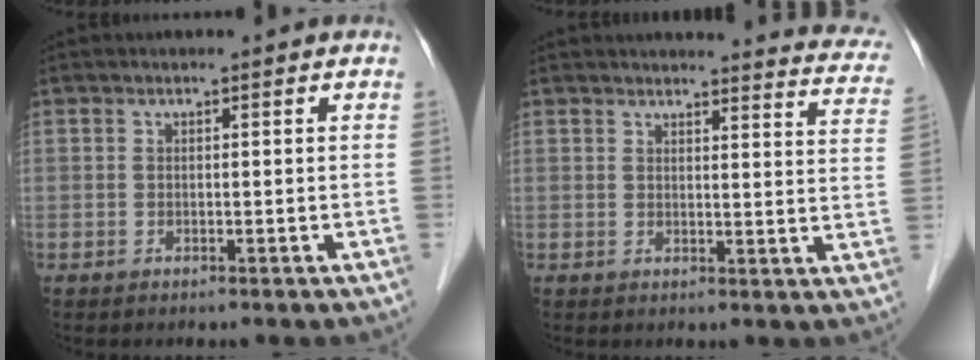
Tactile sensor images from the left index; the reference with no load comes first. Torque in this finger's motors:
{"motor_torque": [-0.65, -1.03, 0.38, 0.08]}